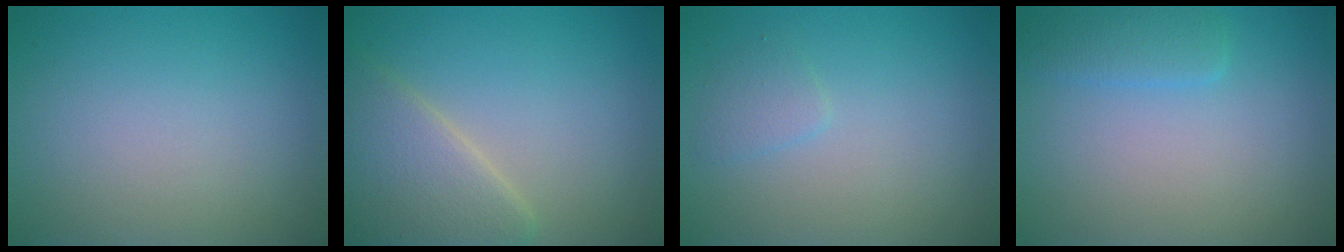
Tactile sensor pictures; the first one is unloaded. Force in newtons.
{"total": 5.1, "press": 5.1, "slide": 0.4}
{"total": 1.2, "press": 1.2, "slide": 0.0}
{"total": 1.8, "press": 1.8, "slide": 0.0}